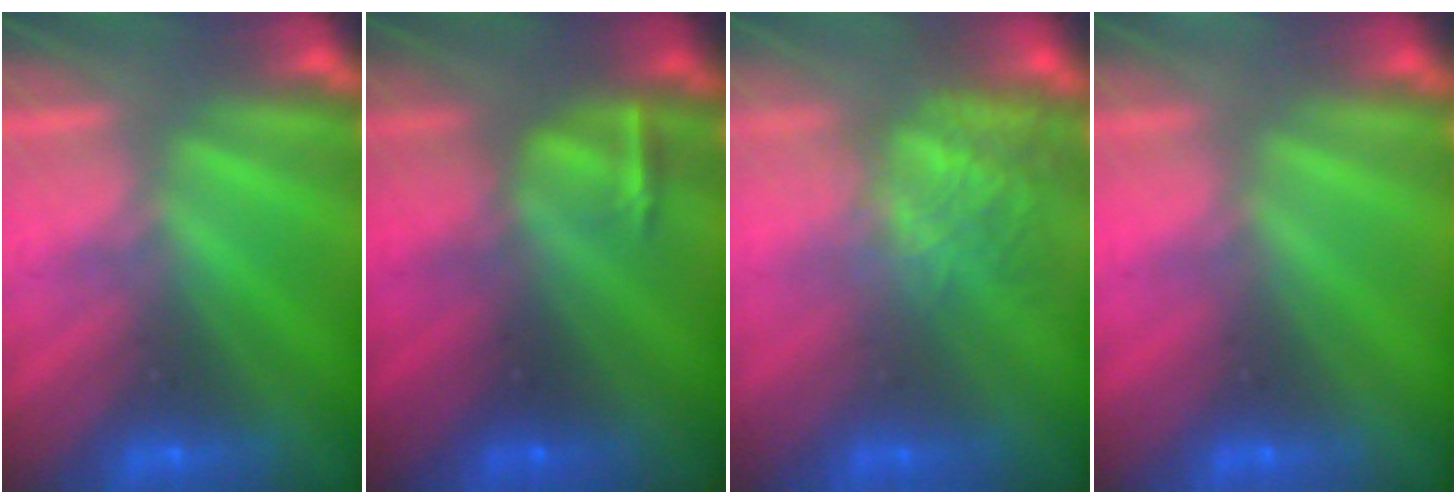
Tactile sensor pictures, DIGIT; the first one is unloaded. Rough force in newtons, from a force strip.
{"total": 2.9}
{"total": 4.7}
{"total": 2.4}